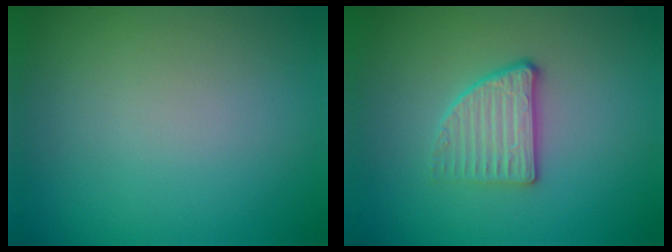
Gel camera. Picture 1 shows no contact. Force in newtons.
{"total": 2.9, "press": 2.5, "slide": 1.4}